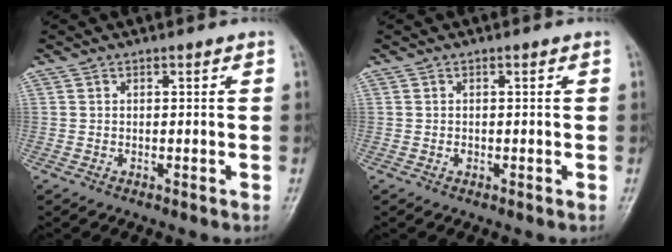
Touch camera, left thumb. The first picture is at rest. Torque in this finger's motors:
{"motor_torque": [-0.01, 0.39, 0.23, 0.01, 0.00]}